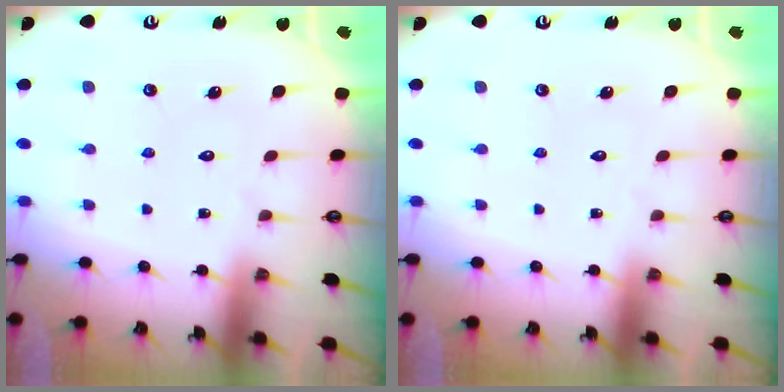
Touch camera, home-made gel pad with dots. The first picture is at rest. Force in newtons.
{"total": 0.0}